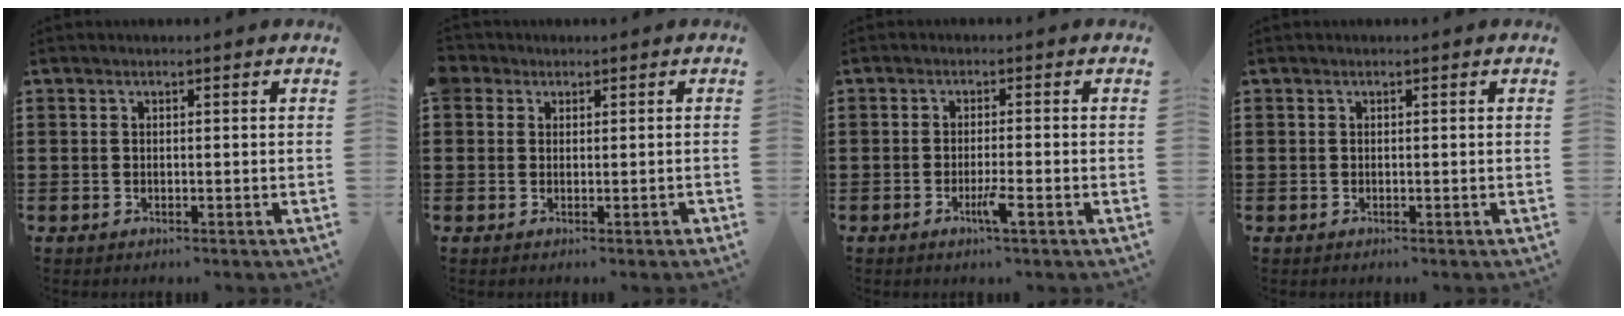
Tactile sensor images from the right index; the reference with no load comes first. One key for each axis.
{"total": 1.6, "fx": 0.6, "fy": 1.5, "fz": 0.0, "tx": -0.008, "ty": 0.007, "tz": 0.010}
{"total": 3.1, "fx": -1.6, "fy": 0.0, "fz": 2.7, "tx": -0.050, "ty": -0.009, "tz": -0.030}
{"total": 0.0}